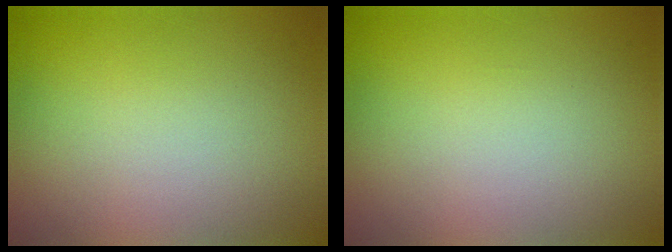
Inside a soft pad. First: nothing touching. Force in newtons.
{"total": 0.0}